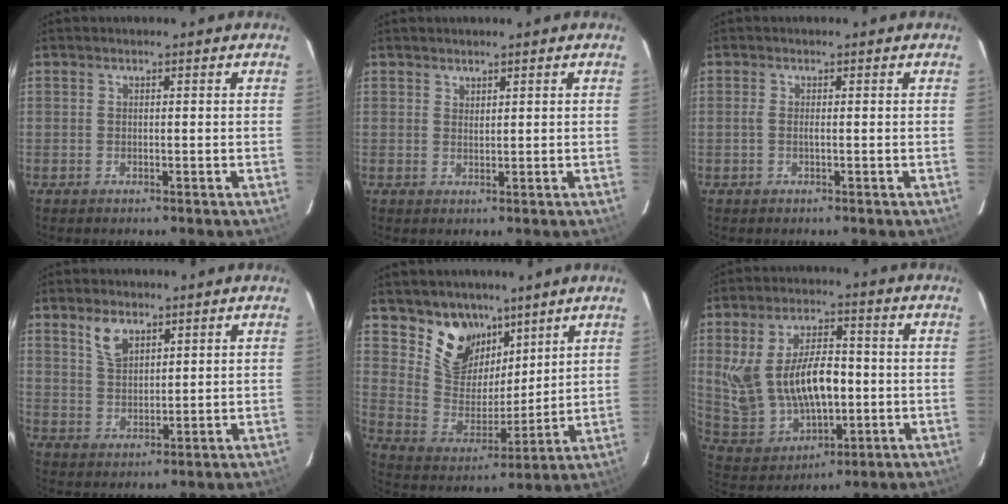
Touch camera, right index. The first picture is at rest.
{"total": 1.1, "force": [1.1, 0.4, 0.2], "torque": [-0.002, 0.001, 0.020]}
{"total": 0.9, "force": [-0.1, -0.1, 0.9], "torque": [-0.019, 0.001, -0.004]}
{"total": 5.0, "force": [3.2, 2.6, 2.9], "torque": [-0.054, 0.005, 0.064]}
{"total": 12.4, "force": [8.3, 8.1, 4.4], "torque": [-0.090, -0.005, 0.165]}
{"total": 16.4, "force": [0.2, 9.1, 13.6], "torque": [-0.270, 0.000, 0.031]}